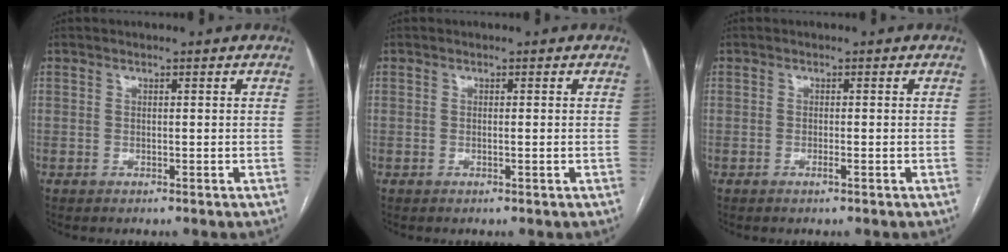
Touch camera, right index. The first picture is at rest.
{"total": 0.7, "force": [-0.1, -0.1, 0.6], "torque": [-0.011, 0.000, -0.001]}
{"total": 0.9, "force": [-0.4, -0.1, 0.8], "torque": [-0.017, -0.001, -0.007]}